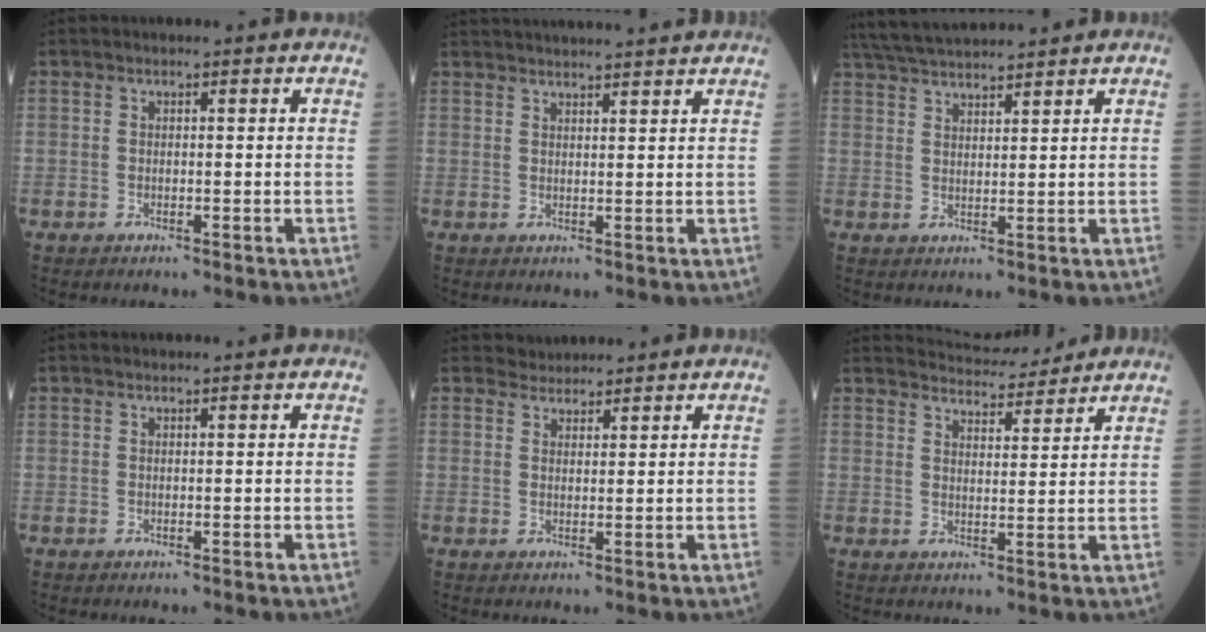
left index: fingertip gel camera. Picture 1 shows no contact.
{"total": 12.0, "force": [11.4, -0.1, 3.8], "torque": [-0.063, 0.025, 0.154]}
{"total": 9.1, "force": [8.5, 0.4, 3.0], "torque": [-0.062, 0.035, 0.147]}
{"total": 0.5, "force": [0.5, 0.0, 0.2], "torque": [-0.004, 0.015, 0.011]}
{"total": 2.3, "force": [2.2, 0.6, -0.4], "torque": [0.003, 0.014, 0.040]}
{"total": 9.8, "force": [9.5, 1.2, 1.9], "torque": [-0.029, 0.013, 0.133]}